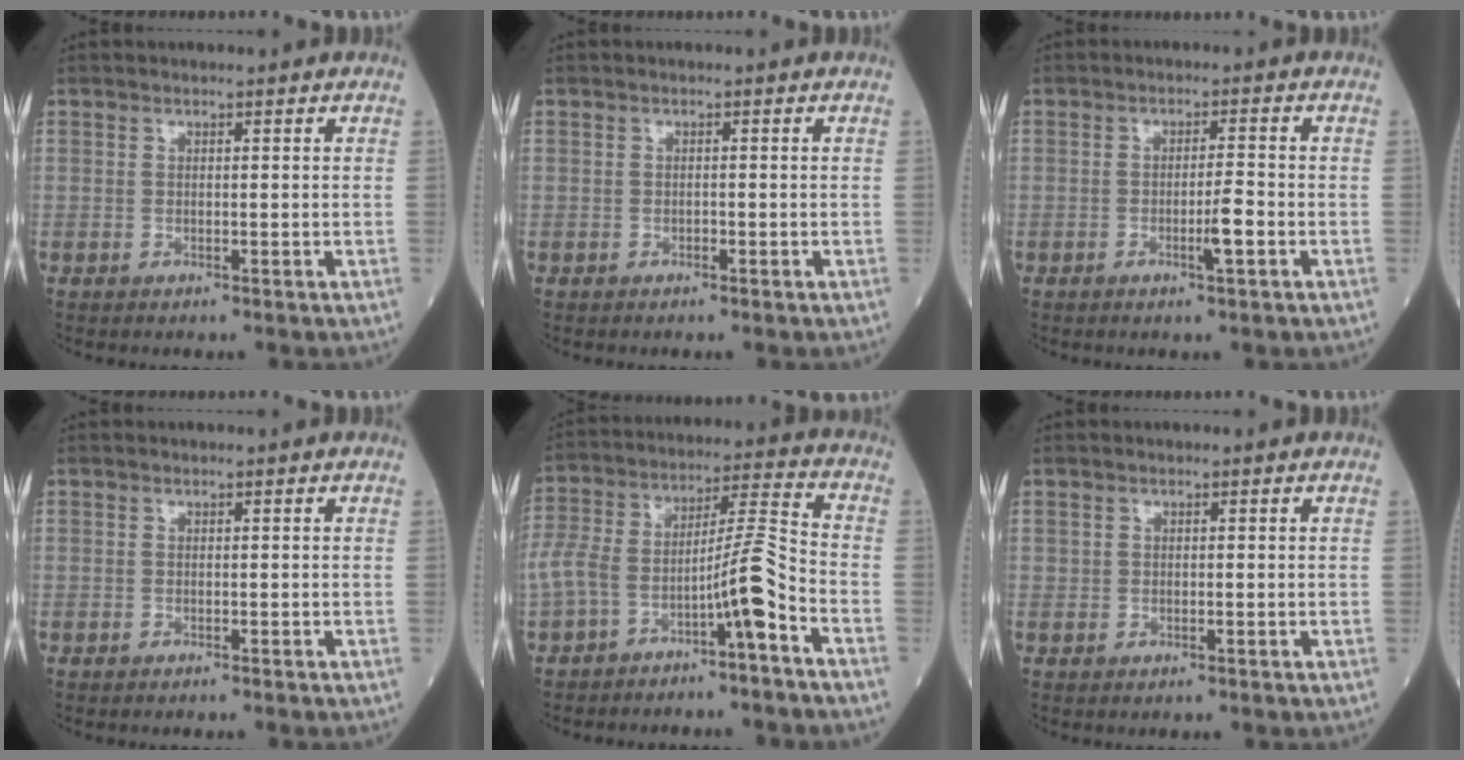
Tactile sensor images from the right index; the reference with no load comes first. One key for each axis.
{"total": 0.5, "fx": -0.3, "fy": 0.2, "fz": 0.4, "tx": -0.008, "ty": 0.001, "tz": -0.005}
{"total": 3.5, "fx": -1.3, "fy": 0.0, "fz": 3.3, "tx": -0.054, "ty": -0.002, "tz": -0.022}
{"total": 0.8, "fx": -0.8, "fy": 0.1, "fz": 0.3, "tx": -0.004, "ty": -0.001, "tz": -0.011}
{"total": 11.3, "fx": -5.7, "fy": 1.1, "fz": 9.6, "tx": -0.190, "ty": 0.037, "tz": -0.099}
{"total": 1.3, "fx": 0.5, "fy": 1.2, "fz": 0.1, "tx": 0.009, "ty": 0.001, "tz": 0.004}